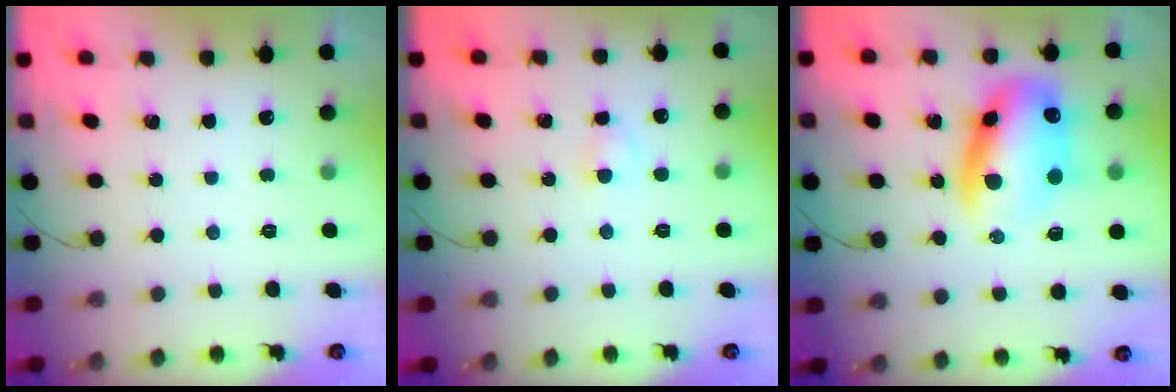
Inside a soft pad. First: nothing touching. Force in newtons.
{"total": 2.3, "press": 2.1, "slide": 1.0}
{"total": 14.9, "press": 14.5, "slide": 3.7}